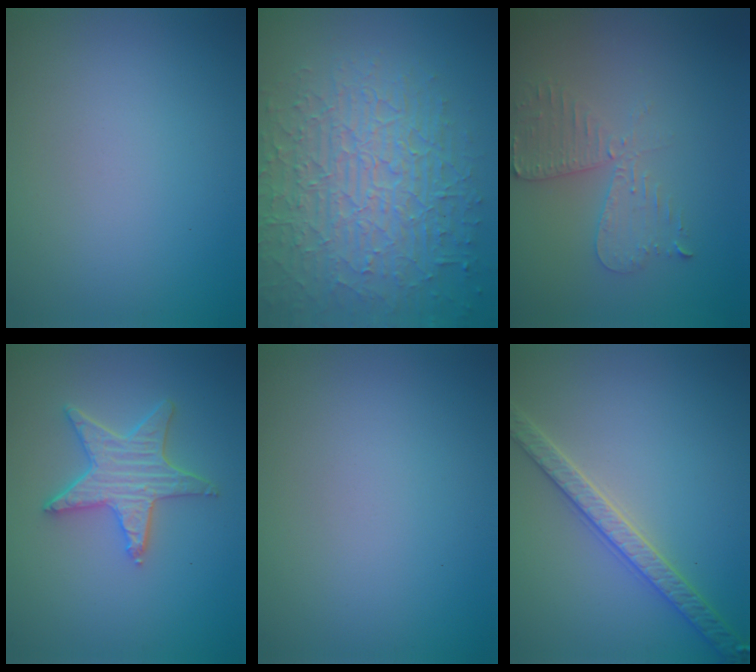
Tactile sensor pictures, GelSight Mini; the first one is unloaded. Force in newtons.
{"total": 9.0, "press": 6.3, "slide": 6.4}
{"total": 3.5, "press": 3.5, "slide": 0.5}
{"total": 4.2, "press": 3.6, "slide": 2.1}
{"total": 0.0}
{"total": 3.3, "press": 3.2, "slide": 0.6}